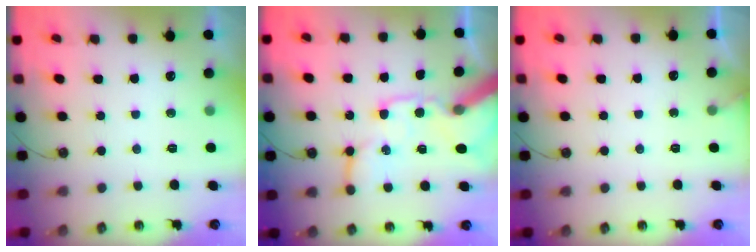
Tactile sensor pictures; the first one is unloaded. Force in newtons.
{"total": 19.7, "press": 19.4, "slide": 3.1}
{"total": 2.2, "press": 2.2, "slide": 0.1}